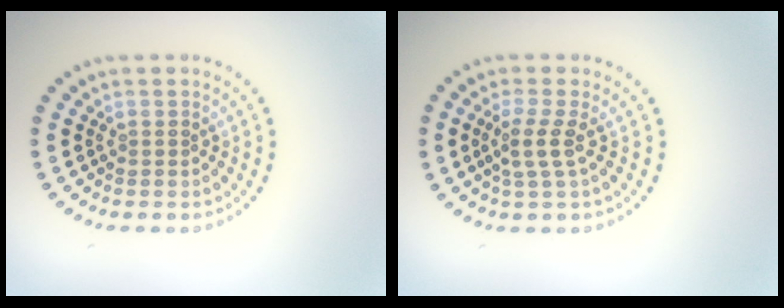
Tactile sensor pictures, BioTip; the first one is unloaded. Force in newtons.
{"total": 2.2, "press": 1.7, "slide": 1.5}